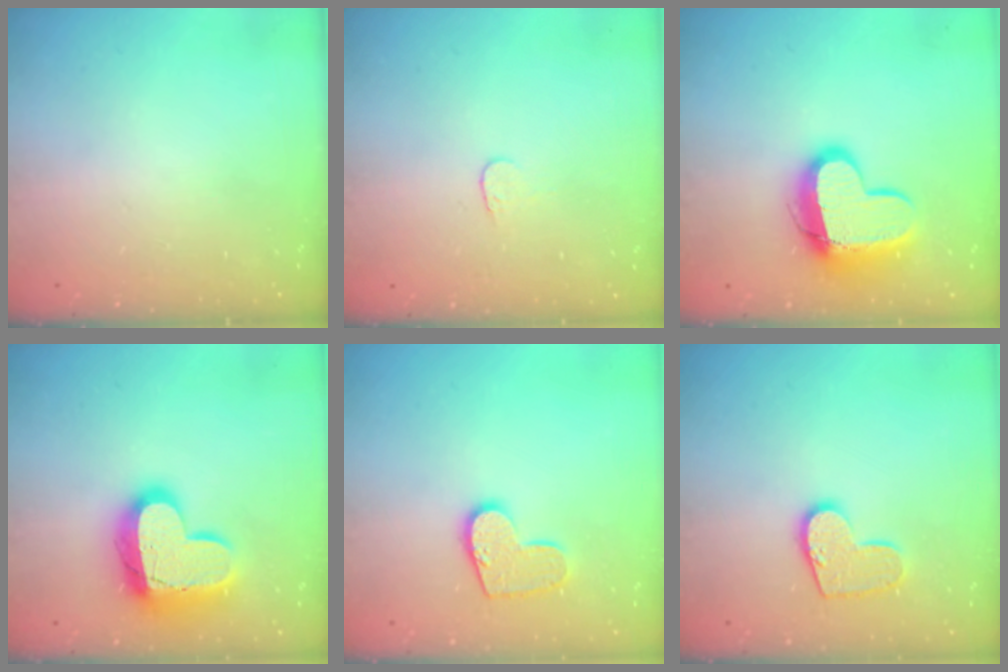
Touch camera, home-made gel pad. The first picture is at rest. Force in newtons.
{"total": 3.6, "press": 3.6, "slide": 0.3}
{"total": 14.4, "press": 14.4, "slide": 1.0}
{"total": 17.8, "press": 17.8, "slide": 1.5}
{"total": 10.2, "press": 10.2, "slide": 0.2}
{"total": 10.2, "press": 10.2, "slide": 0.2}